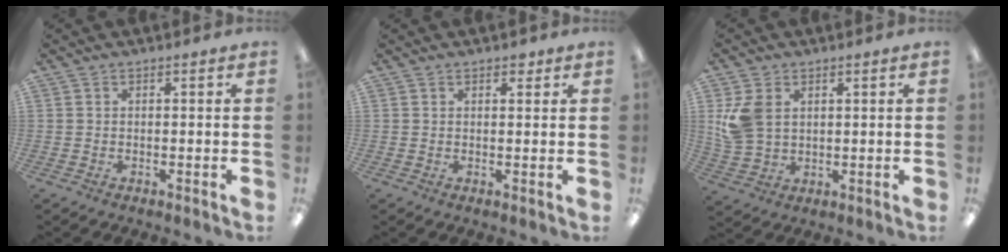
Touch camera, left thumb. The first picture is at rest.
{"total": 1.9, "force": [1.4, 1.0, 0.8], "torque": [-0.001, -0.004, 0.021]}
{"total": 8.4, "force": [2.7, 6.2, 5.0], "torque": [-0.107, 0.005, 0.054]}